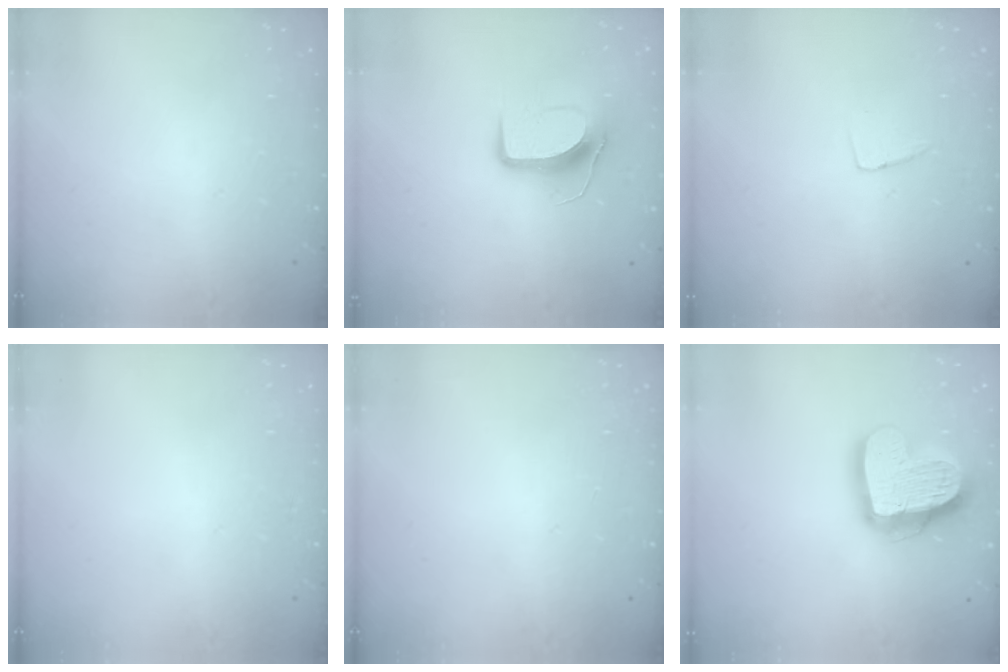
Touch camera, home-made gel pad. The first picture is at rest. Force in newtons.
{"total": 9.6, "press": 9.6, "slide": 0.3}
{"total": 4.5, "press": 4.4, "slide": 0.3}
{"total": 0.0}
{"total": 0.0}
{"total": 20.2, "press": 20.1, "slide": 2.0}